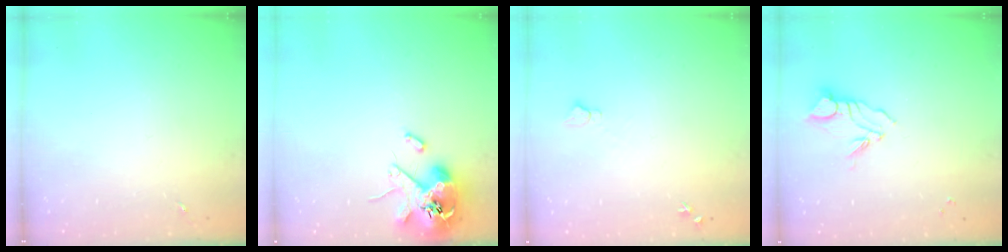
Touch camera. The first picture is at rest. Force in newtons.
{"total": 12.3, "press": 12.2, "slide": 1.9}
{"total": 4.6, "press": 4.6, "slide": 0.6}
{"total": 6.9, "press": 6.9, "slide": 0.7}